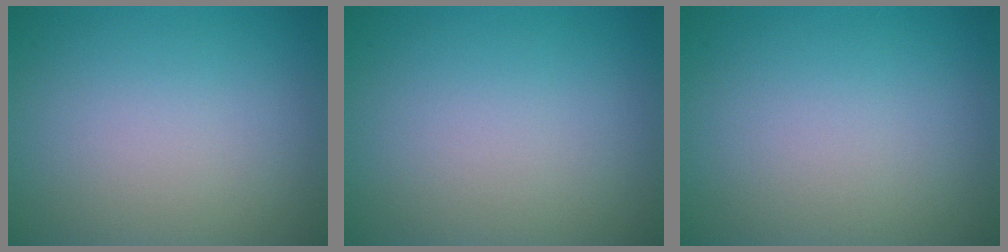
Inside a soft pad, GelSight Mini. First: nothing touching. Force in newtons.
{"total": 0.0}
{"total": 0.0}